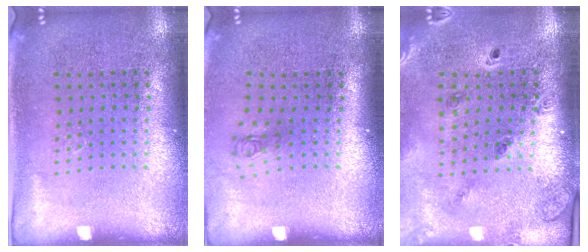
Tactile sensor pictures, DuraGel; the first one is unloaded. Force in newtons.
{"total": 0.8, "press": 0.4, "slide": 0.7}
{"total": 1.4, "press": 1.3, "slide": 0.2}